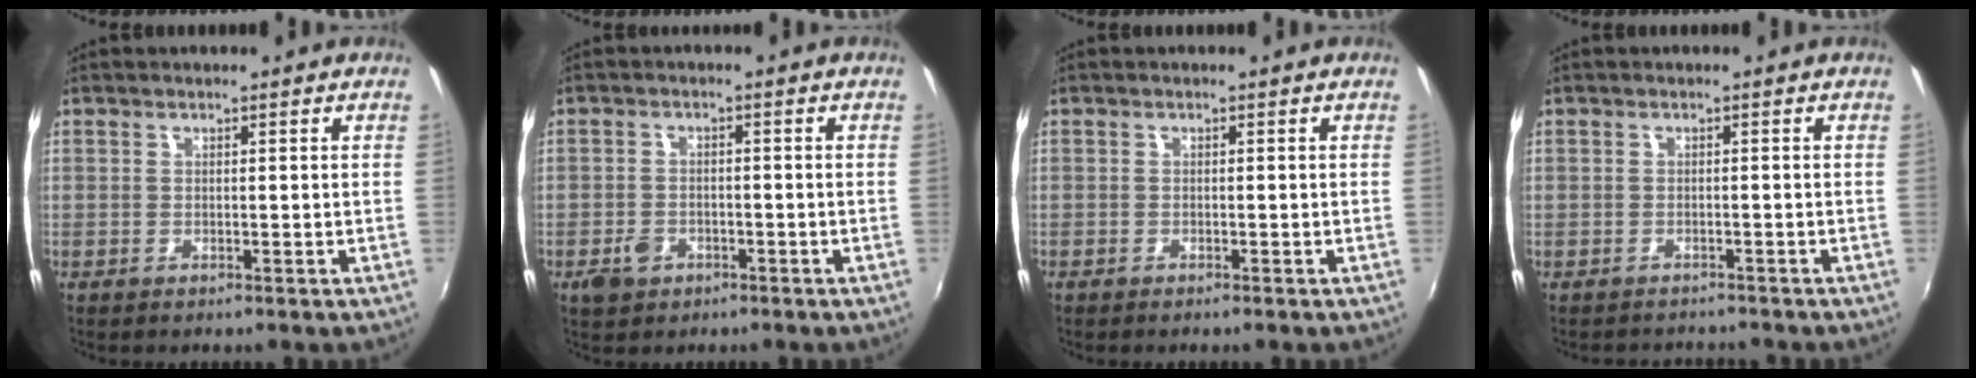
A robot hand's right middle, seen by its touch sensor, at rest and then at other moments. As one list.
[{"total": 4.1, "force": [-2.3, 2.9, 1.7], "torque": [-0.044, 0.002, -0.036]}, {"total": 0.7, "force": [-0.6, 0.1, 0.2], "torque": [-0.005, -0.002, -0.013]}, {"total": 2.7, "force": [-2.3, 1.4, -0.1], "torque": [-0.001, 0.006, -0.036]}]